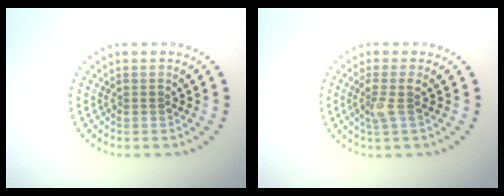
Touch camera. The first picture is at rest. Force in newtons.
{"total": 2.0, "press": 1.5, "slide": 1.3}